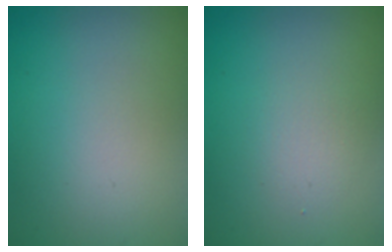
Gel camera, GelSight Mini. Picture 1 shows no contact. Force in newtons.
{"total": 1.8, "press": 1.8, "slide": 0.1}